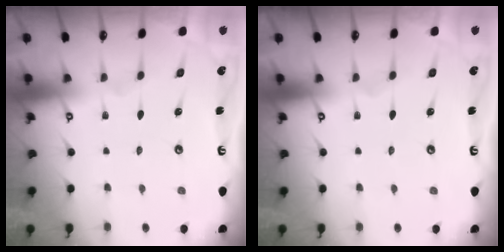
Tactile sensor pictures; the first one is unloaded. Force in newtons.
{"total": 0.0}